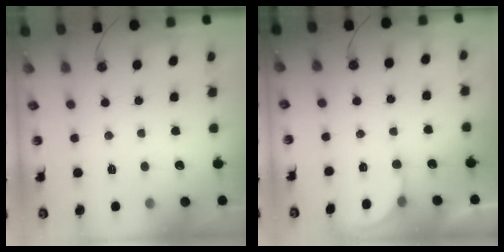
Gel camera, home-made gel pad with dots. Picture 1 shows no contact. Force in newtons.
{"total": 2.7, "press": 2.7, "slide": 0.1}